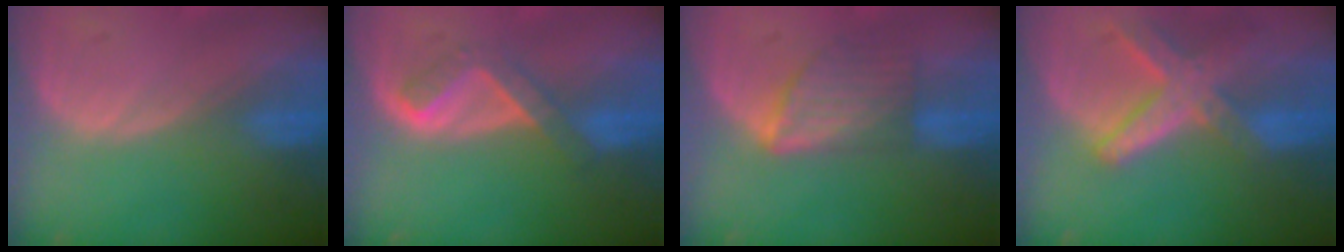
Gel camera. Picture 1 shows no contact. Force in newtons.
{"total": 5.1, "press": 4.4, "slide": 2.7}
{"total": 5.9, "press": 5.7, "slide": 1.5}
{"total": 8.2, "press": 7.1, "slide": 4.1}